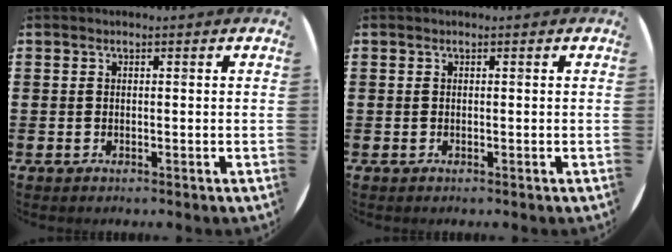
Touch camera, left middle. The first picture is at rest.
{"total": 0.0}